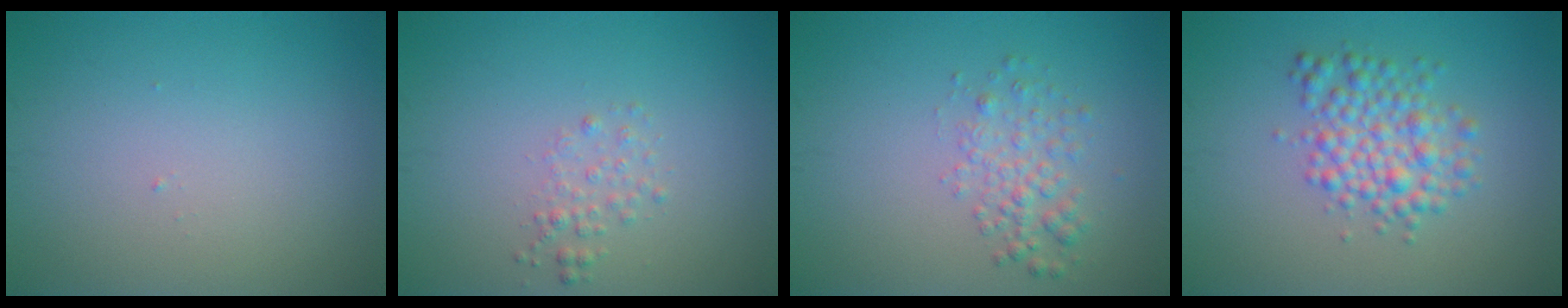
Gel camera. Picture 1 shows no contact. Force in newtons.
{"total": 1.3, "press": 1.3, "slide": 0.1}
{"total": 2.4, "press": 2.4, "slide": 0.1}
{"total": 4.0, "press": 4.0, "slide": 0.0}